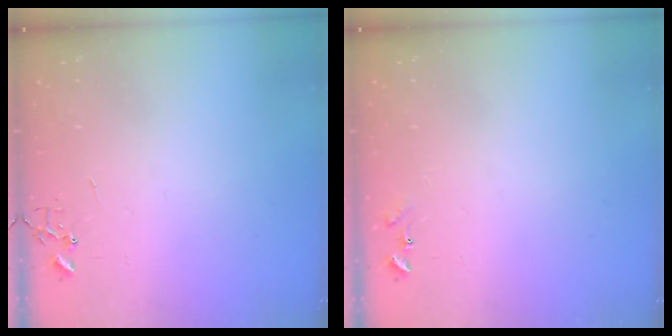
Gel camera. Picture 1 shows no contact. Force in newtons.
{"total": 6.9, "press": 6.8, "slide": 0.6}